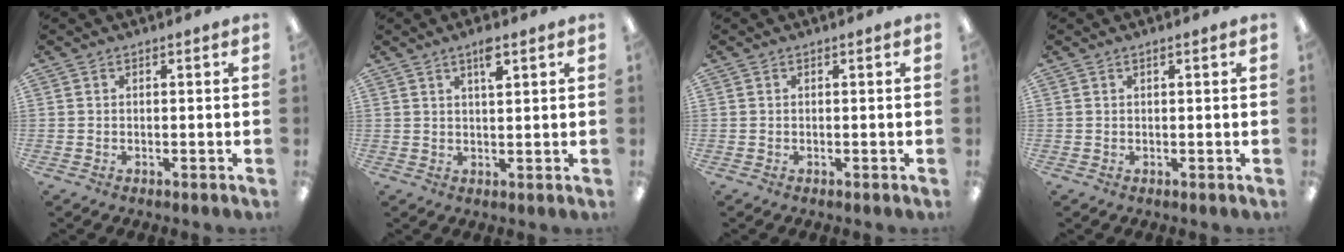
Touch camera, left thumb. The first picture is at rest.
{"total": 4.3, "force": [2.7, 1.1, 3.1], "torque": [-0.045, -0.007, 0.041]}
{"total": 0.0}
{"total": 0.6, "force": [0.4, 0.1, 0.4], "torque": [-0.009, 0.001, 0.006]}